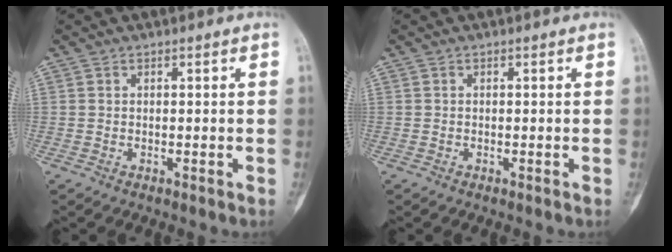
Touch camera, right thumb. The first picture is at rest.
{"total": 0.0}